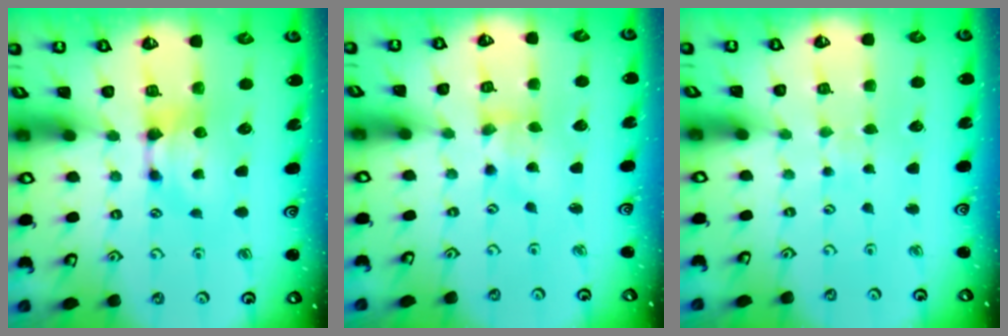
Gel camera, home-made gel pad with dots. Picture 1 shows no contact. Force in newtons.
{"total": 1.3, "press": 0.7, "slide": 1.1}
{"total": 5.8, "press": 5.8, "slide": 0.2}